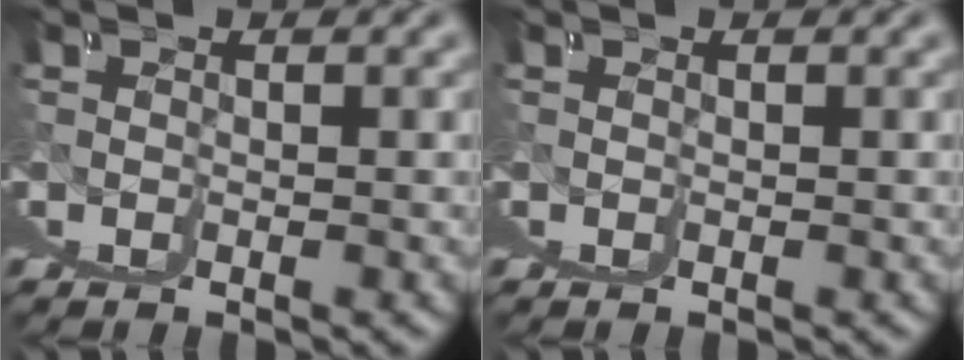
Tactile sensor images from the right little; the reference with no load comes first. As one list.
[{"total": 0.0}]